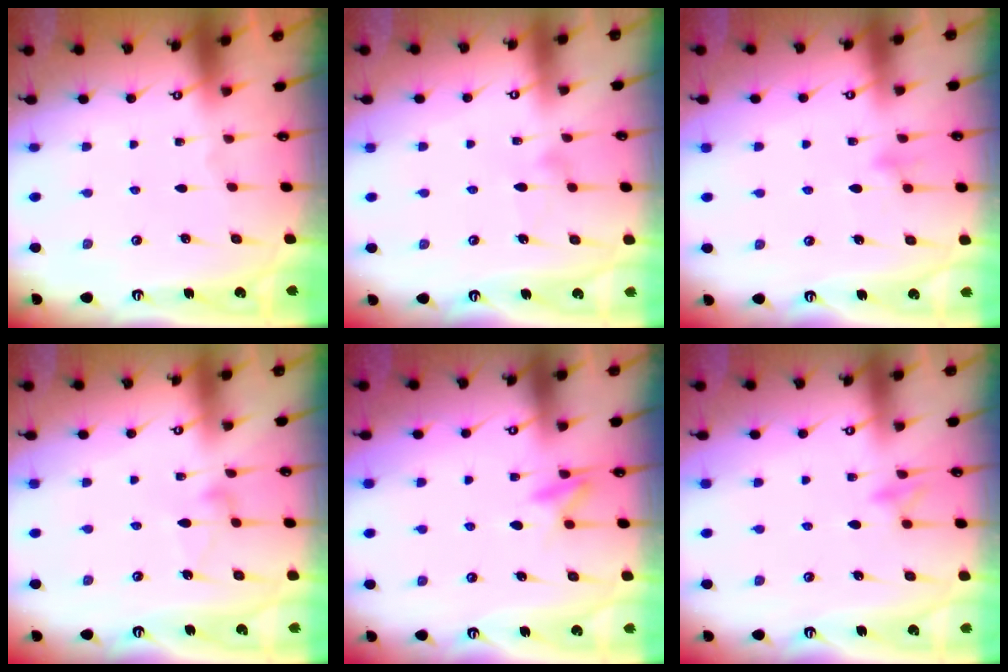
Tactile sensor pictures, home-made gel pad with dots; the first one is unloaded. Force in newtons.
{"total": 7.5, "press": 7.5, "slide": 0.4}
{"total": 10.6, "press": 10.6, "slide": 0.5}
{"total": 6.8, "press": 6.8, "slide": 0.3}
{"total": 8.6, "press": 8.5, "slide": 0.8}
{"total": 10.2, "press": 10.2, "slide": 1.1}